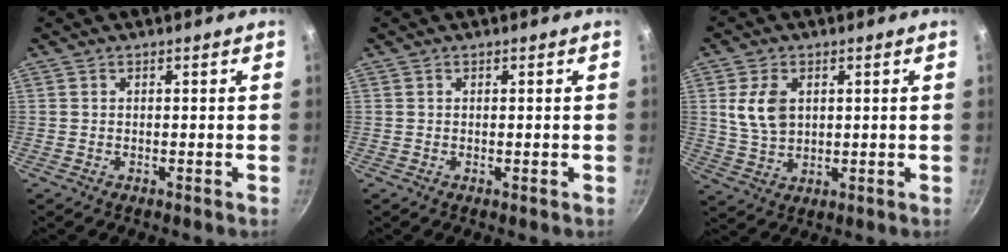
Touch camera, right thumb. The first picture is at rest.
{"total": 0.0}
{"total": 7.7, "force": [1.9, 5.2, 5.4], "torque": [-0.094, -0.010, 0.041]}